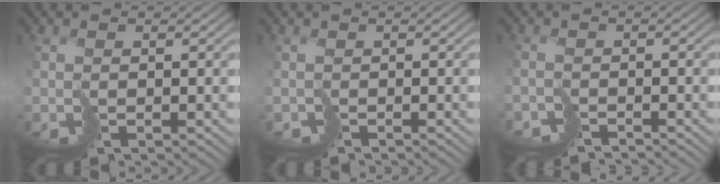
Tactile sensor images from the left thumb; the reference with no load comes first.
{"total": 1.3, "force": [-0.9, 0.8, -0.3], "torque": [0.010, -0.007, -0.026]}
{"total": 2.9, "force": [-2.9, 0.6, -0.3], "torque": [0.020, -0.005, -0.062]}